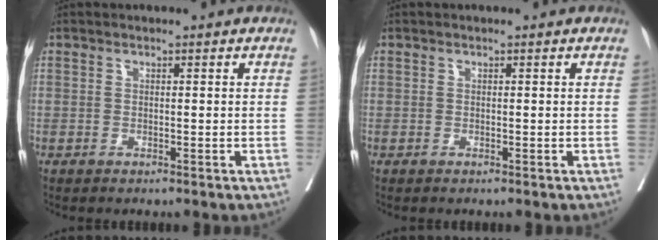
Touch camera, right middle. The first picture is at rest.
{"total": 0.0}